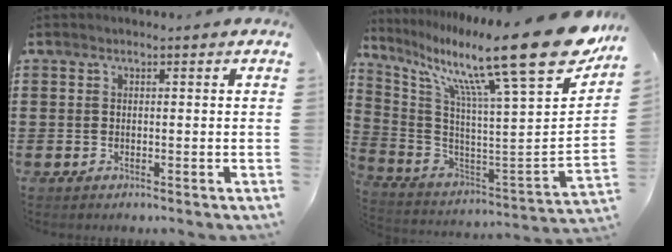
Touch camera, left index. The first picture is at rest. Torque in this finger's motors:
{"motor_torque": [1.21, -0.93, 1.05, 0.21]}